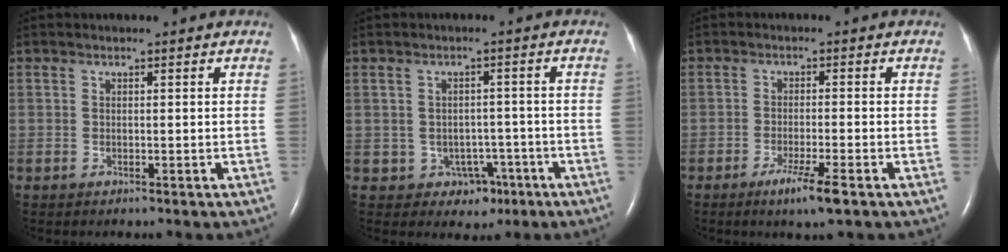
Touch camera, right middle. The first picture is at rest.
{"total": 3.9, "force": [-1.7, 3.4, 0.9], "torque": [-0.008, 0.012, -0.011]}
{"total": 6.2, "force": [-3.5, -0.9, 5.1], "torque": [-0.095, -0.019, -0.063]}